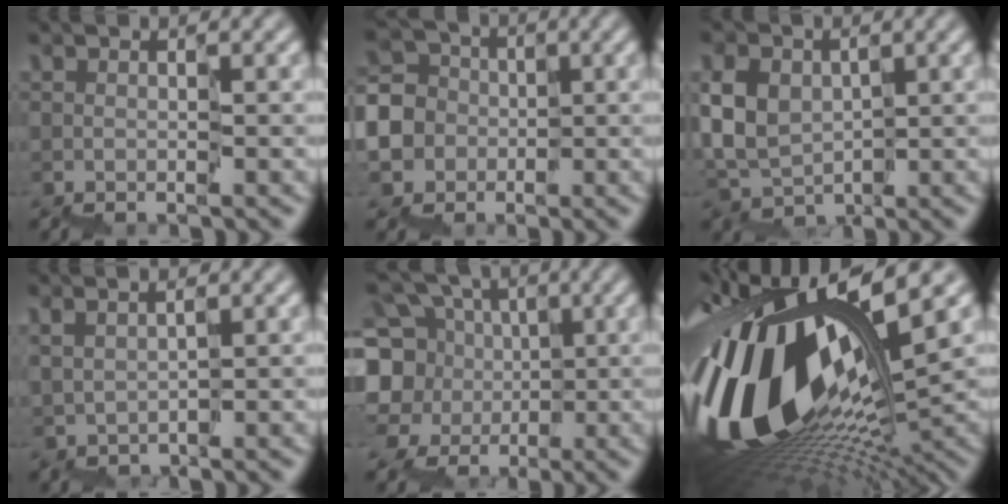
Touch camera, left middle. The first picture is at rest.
{"total": 8.8, "force": [-2.5, 8.3, 1.3], "torque": [-0.063, 0.013, -0.079]}
{"total": 3.5, "force": [0.6, 3.0, 1.7], "torque": [-0.043, 0.013, 0.005]}
{"total": 0.6, "force": [0.4, -0.1, -0.5], "torque": [0.002, 0.008, 0.009]}
{"total": 7.0, "force": [-0.3, 6.4, 2.6], "torque": [-0.073, 0.019, -0.014]}
{"total": 17.8, "force": [1.5, 7.7, 16.0], "torque": [-0.330, -0.034, 0.043]}